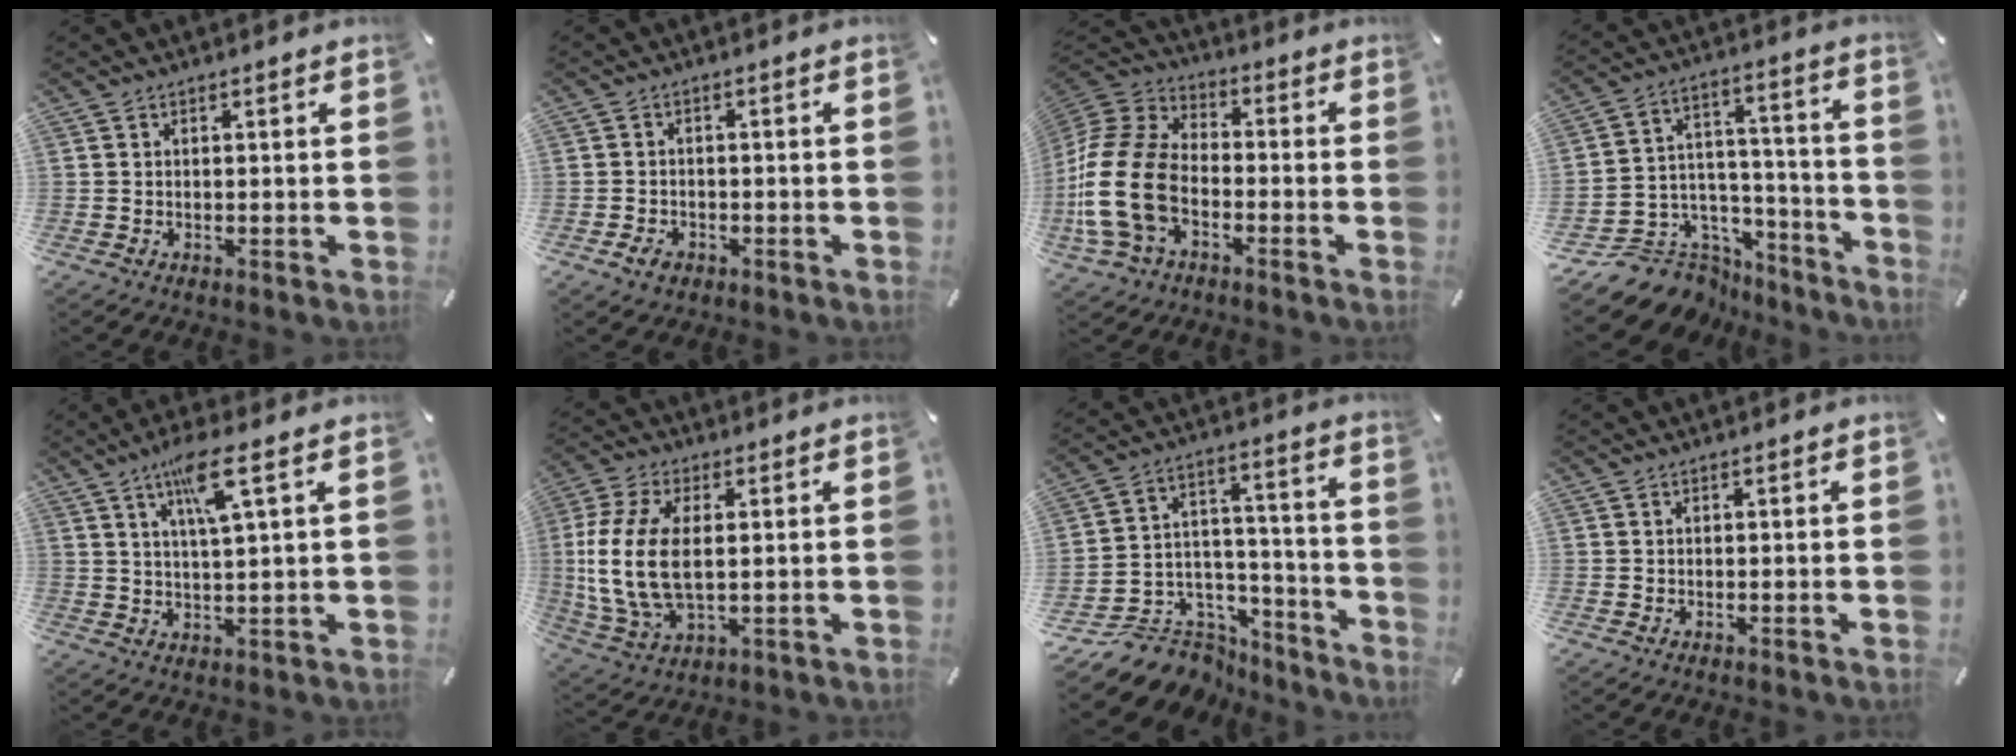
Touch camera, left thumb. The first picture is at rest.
{"total": 2.7, "force": [-1.5, 1.9, 1.1], "torque": [-0.025, 0.007, -0.032]}
{"total": 18.2, "force": [-6.4, 12.4, 11.7], "torque": [-0.263, 0.028, -0.117]}
{"total": 13.3, "force": [-7.5, 10.3, 3.8], "torque": [-0.058, 0.031, -0.112]}
{"total": 9.0, "force": [4.4, 1.1, 7.8], "torque": [-0.152, 0.001, 0.071]}
{"total": 14.3, "force": [1.4, 7.9, 11.8], "torque": [-0.271, -0.009, 0.027]}
{"total": 11.8, "force": [-6.7, 9.4, 2.7], "torque": [-0.044, 0.031, -0.101]}
{"total": 0.0}